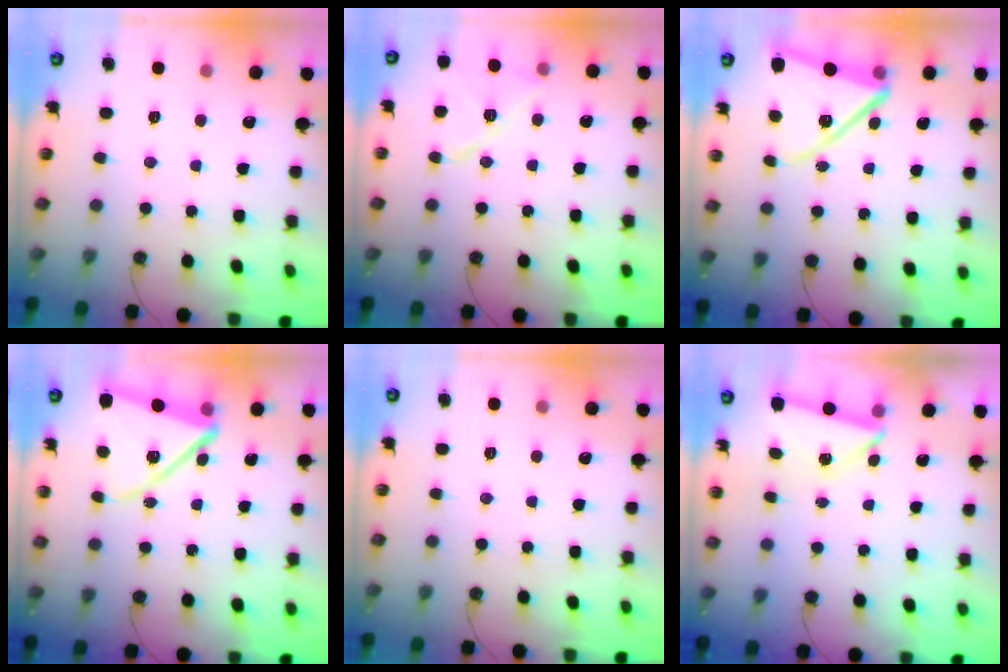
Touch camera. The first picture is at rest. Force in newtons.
{"total": 12.0, "press": 11.9, "slide": 0.9}
{"total": 13.5, "press": 13.5, "slide": 0.8}
{"total": 14.2, "press": 14.1, "slide": 1.4}
{"total": 0.0}
{"total": 2.7, "press": 0.8, "slide": 2.6}